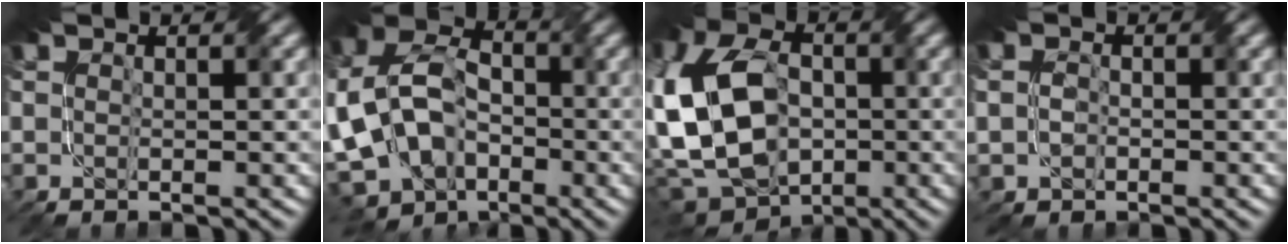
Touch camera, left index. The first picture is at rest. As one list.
[{"total": 12.2, "force": [-3.4, 9.0, 7.5], "torque": [-0.150, -0.012, -0.066]}, {"total": 14.3, "force": [-2.4, 10.3, 9.6], "torque": [-0.231, -0.004, -0.045]}, {"total": 1.7, "force": [-0.2, 1.5, 0.8], "torque": [-0.014, -0.004, -0.001]}]